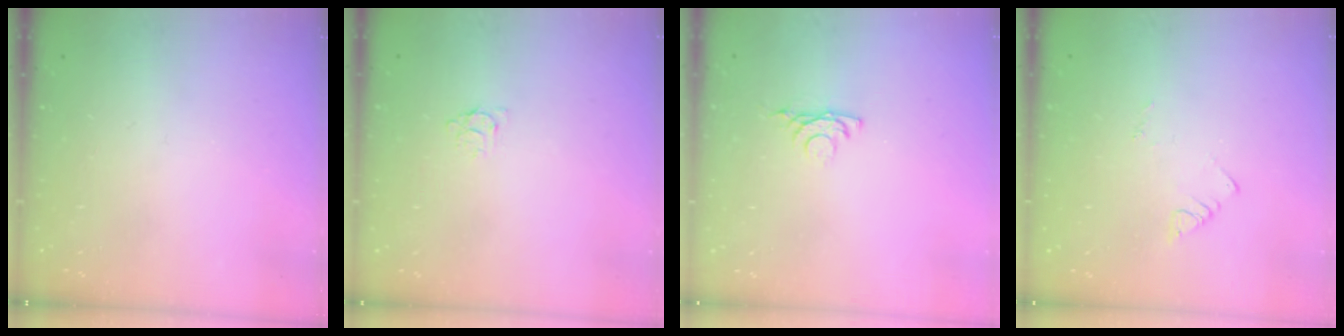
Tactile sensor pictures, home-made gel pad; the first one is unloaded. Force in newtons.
{"total": 3.6, "press": 3.5, "slide": 0.4}
{"total": 4.3, "press": 4.2, "slide": 0.8}
{"total": 3.2, "press": 3.2, "slide": 0.3}